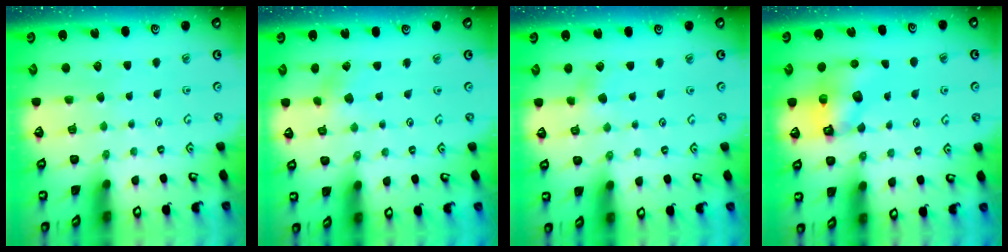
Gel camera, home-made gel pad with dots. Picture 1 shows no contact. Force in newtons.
{"total": 2.2, "press": 2.2, "slide": 0.3}
{"total": 2.8, "press": 2.8, "slide": 0.6}
{"total": 8.9, "press": 8.8, "slide": 1.4}